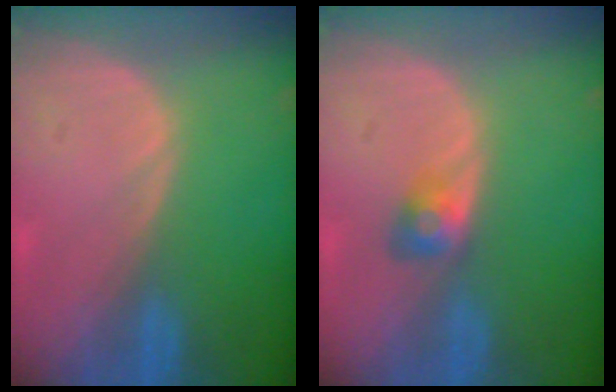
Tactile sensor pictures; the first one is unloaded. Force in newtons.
{"total": 2.9, "press": 2.5, "slide": 1.4}